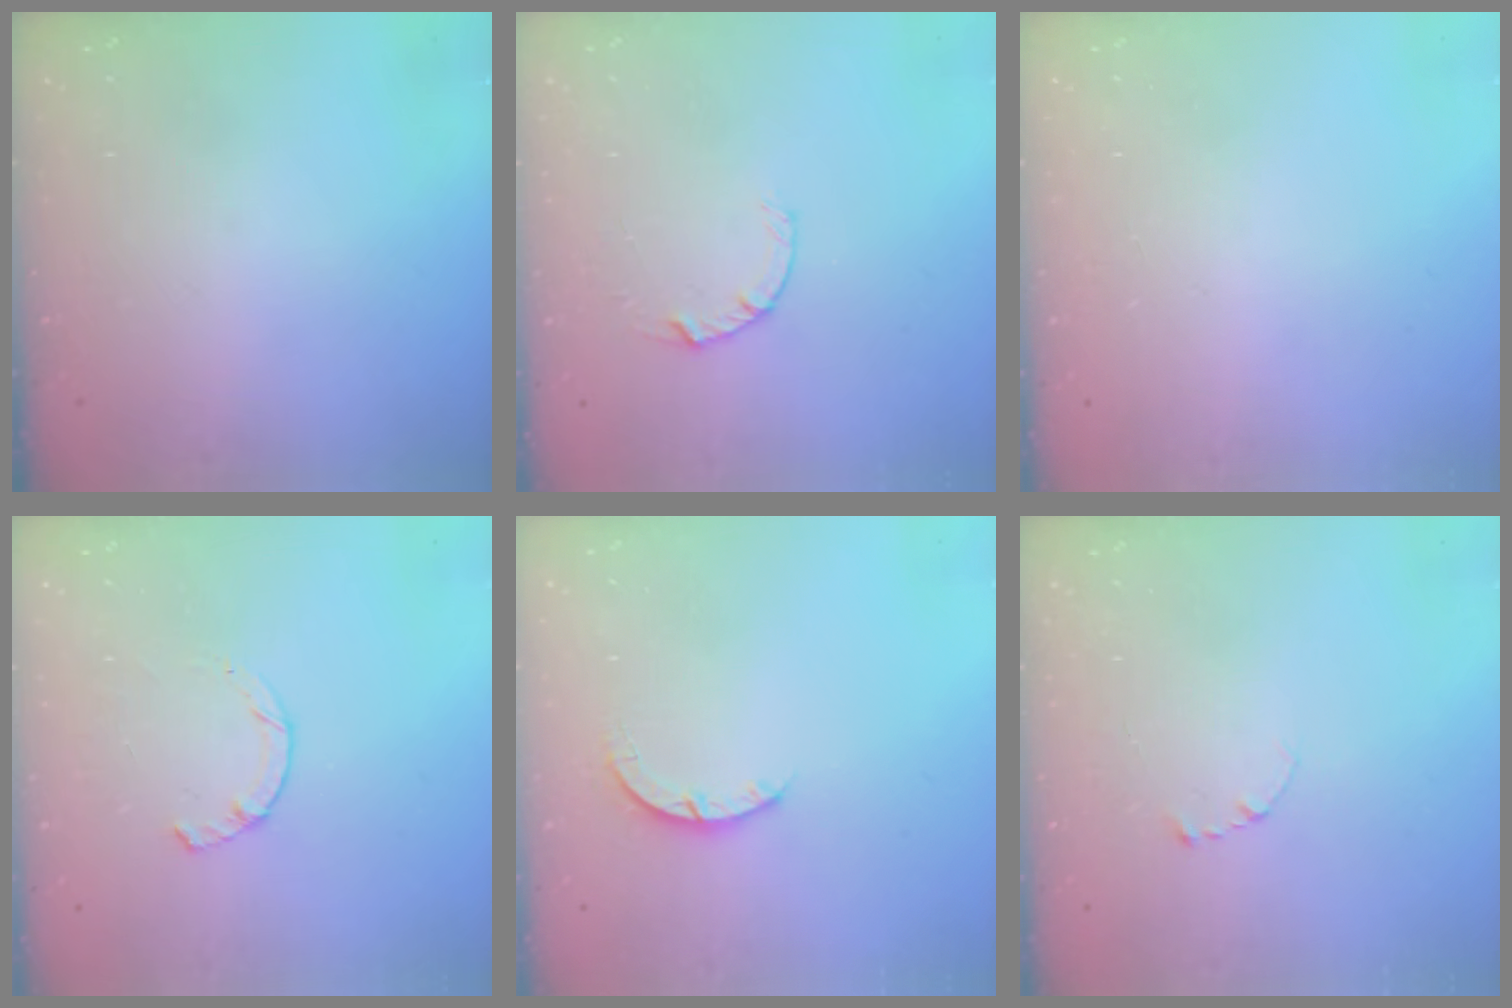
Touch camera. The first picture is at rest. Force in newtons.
{"total": 4.5, "press": 4.4, "slide": 0.5}
{"total": 2.6, "press": 2.6, "slide": 0.2}
{"total": 1.9, "press": 1.9, "slide": 0.3}
{"total": 2.9, "press": 2.9, "slide": 0.4}
{"total": 2.7, "press": 2.7, "slide": 0.3}